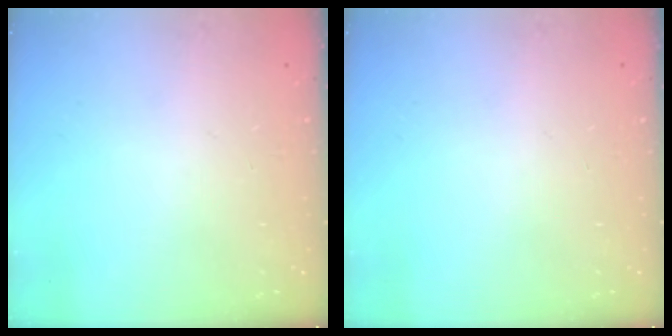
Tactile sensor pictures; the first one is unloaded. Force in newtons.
{"total": 0.0}